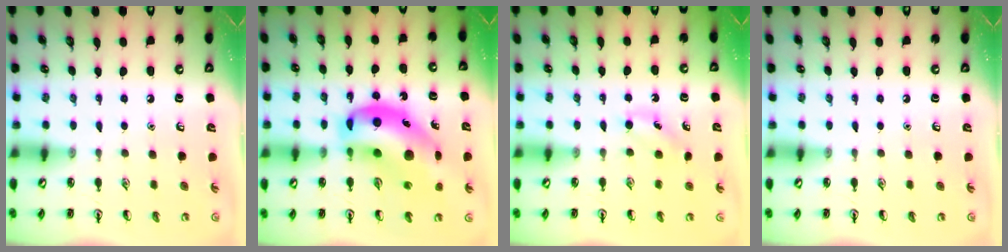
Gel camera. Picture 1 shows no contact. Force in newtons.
{"total": 18.9, "press": 18.2, "slide": 5.2}
{"total": 3.5, "press": 3.3, "slide": 1.0}
{"total": 0.0}